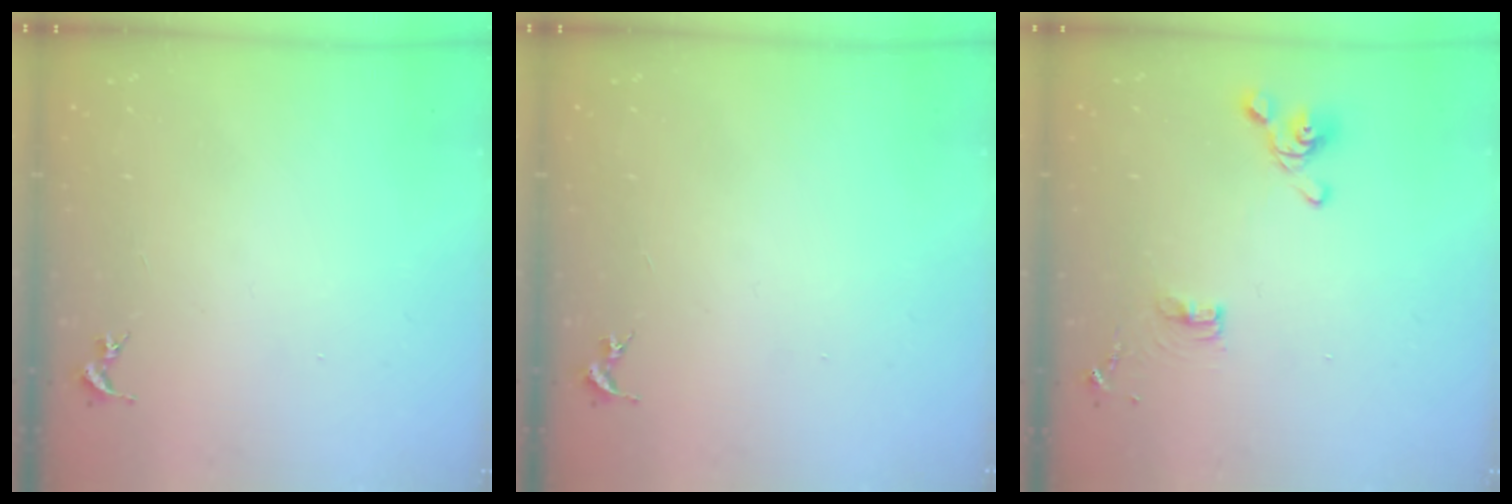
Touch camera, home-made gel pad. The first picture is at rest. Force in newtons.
{"total": 0.0}
{"total": 9.9, "press": 9.7, "slide": 1.9}